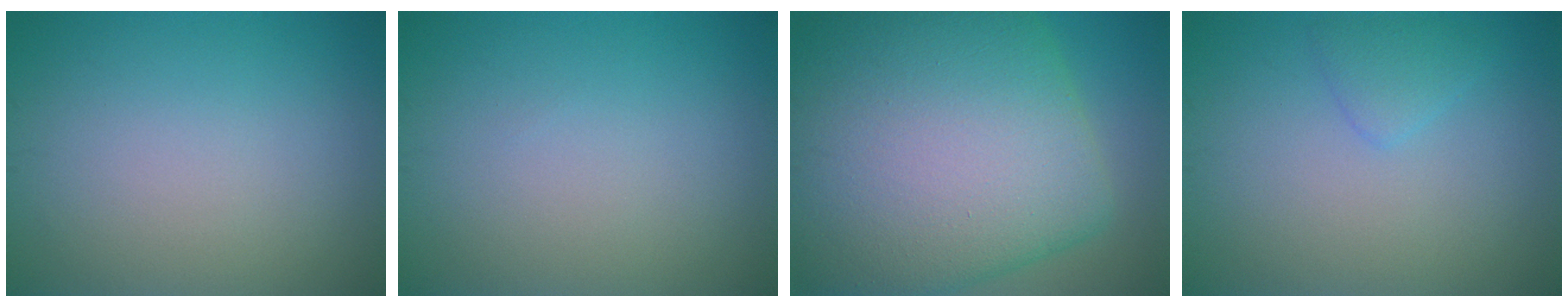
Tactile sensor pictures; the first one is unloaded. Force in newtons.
{"total": 0.0}
{"total": 17.1, "press": 17.1, "slide": 0.5}
{"total": 1.5, "press": 1.5, "slide": 0.1}